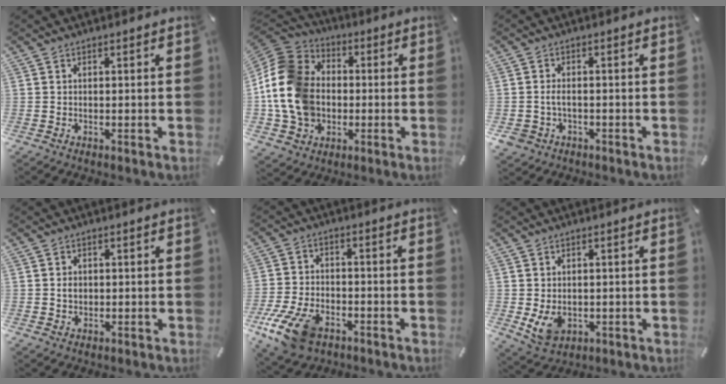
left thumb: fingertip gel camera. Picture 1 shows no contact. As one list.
[{"total": 16.7, "force": [-2.1, 14.1, 8.6], "torque": [-0.199, 0.022, -0.039]}, {"total": 3.6, "force": [-1.0, 2.7, 2.2], "torque": [-0.056, 0.003, -0.022]}, {"total": 2.2, "force": [0.0, 1.8, 1.3], "torque": [-0.028, 0.005, -0.001]}, {"total": 13.3, "force": [-7.4, 7.7, 7.9], "torque": [-0.156, 0.036, -0.129]}, {"total": 5.4, "force": [-0.5, 4.2, 3.3], "torque": [-0.060, -0.005, -0.010]}]